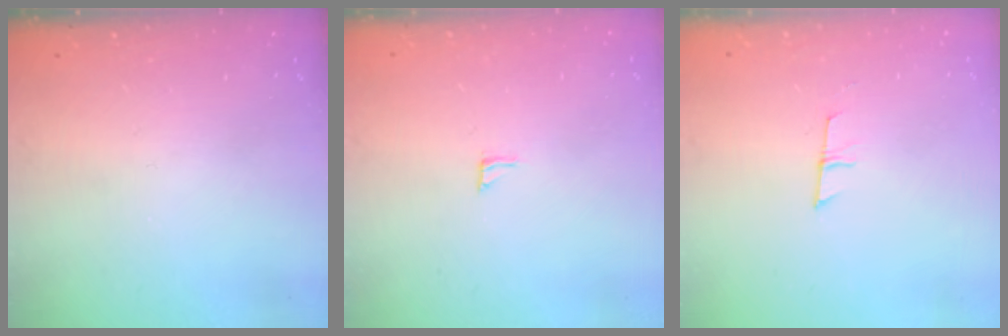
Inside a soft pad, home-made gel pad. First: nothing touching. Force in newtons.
{"total": 4.2, "press": 4.2, "slide": 0.4}
{"total": 5.5, "press": 5.5, "slide": 0.3}